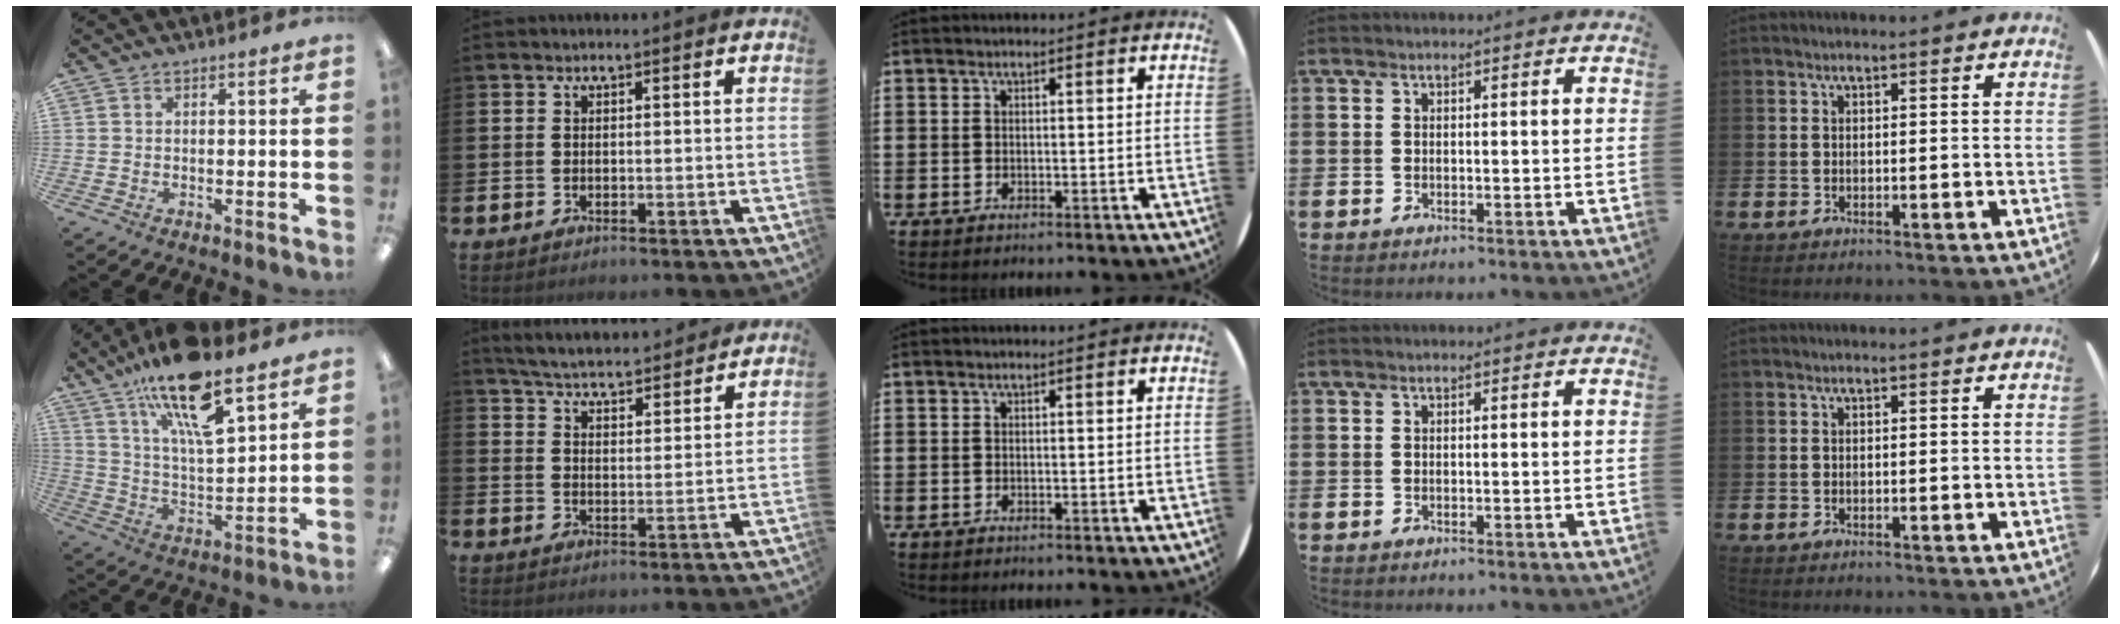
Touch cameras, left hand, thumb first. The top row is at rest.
{"thumb": {"total": 17.6, "force": [12.7, 4.8, 11.1], "torque": [-0.196, -0.067, 0.213]}, "index": {"total": 5.7, "force": [5.6, 0.6, 0.7], "torque": [-0.038, -0.038, 0.098]}}